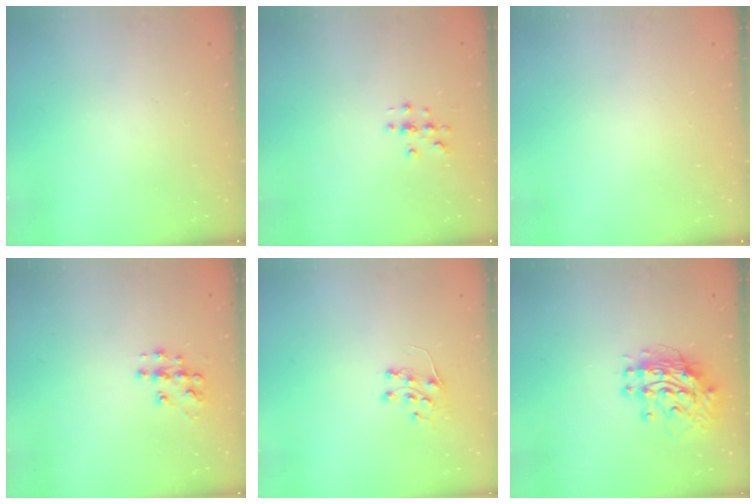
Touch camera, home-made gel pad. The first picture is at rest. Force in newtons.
{"total": 2.7, "press": 2.7, "slide": 0.3}
{"total": 0.0}
{"total": 9.4, "press": 9.4, "slide": 0.5}
{"total": 6.5, "press": 6.4, "slide": 0.6}
{"total": 11.3, "press": 11.3, "slide": 1.1}